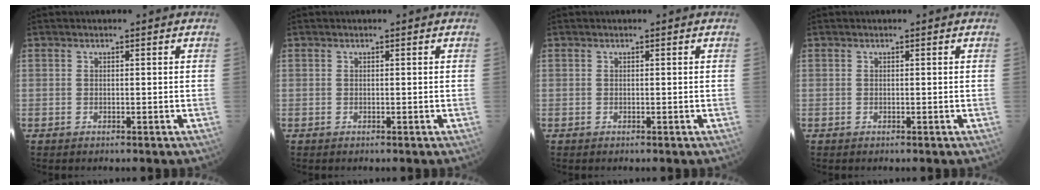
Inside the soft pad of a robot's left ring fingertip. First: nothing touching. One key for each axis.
{"total": 0.0}
{"total": 0.0}
{"total": 0.0}